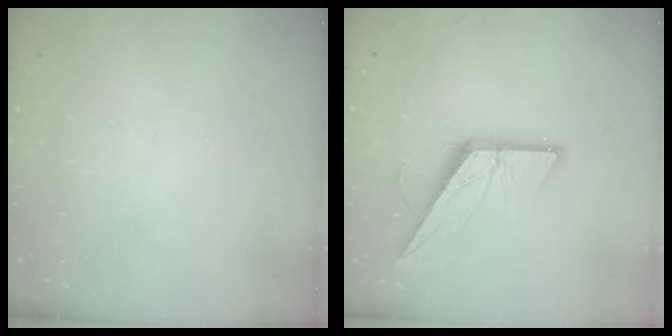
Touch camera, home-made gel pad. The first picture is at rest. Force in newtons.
{"total": 13.9, "press": 13.9, "slide": 0.5}